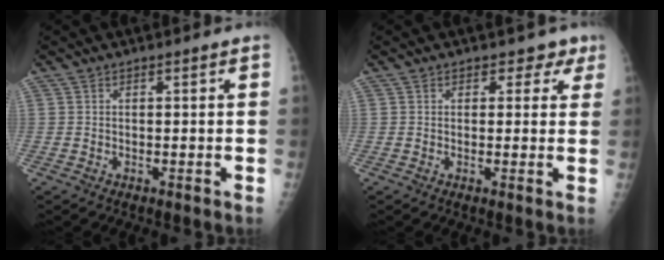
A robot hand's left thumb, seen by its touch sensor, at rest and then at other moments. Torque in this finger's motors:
{"motor_torque": [-0.03, 0.11, -0.29, -0.19, 0.01]}